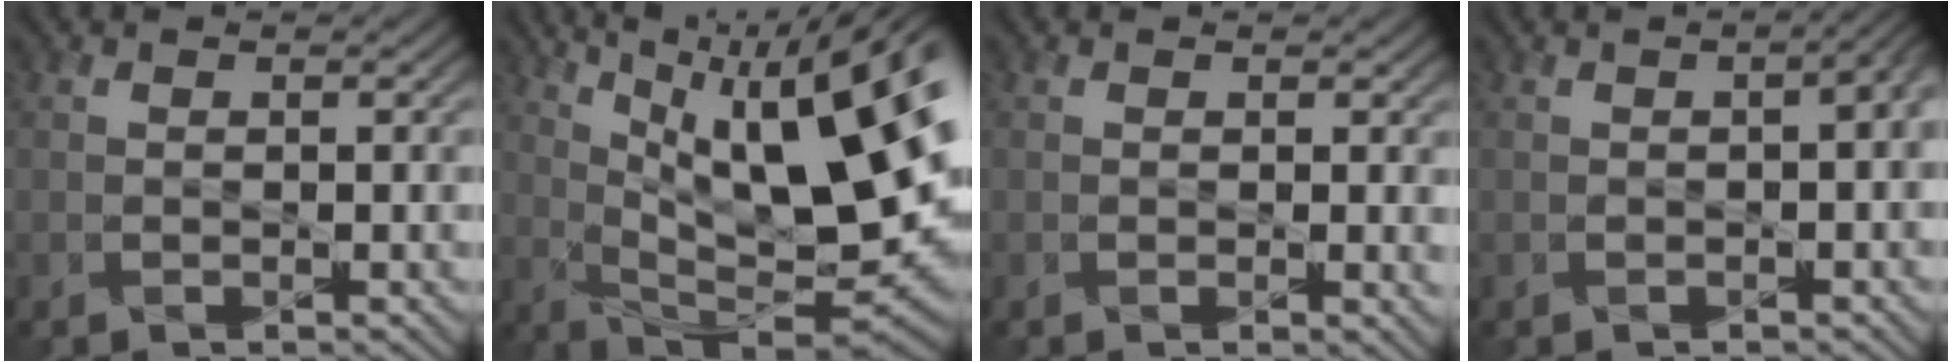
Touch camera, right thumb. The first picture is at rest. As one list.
[{"total": 17.9, "force": [6.3, 5.7, 15.8], "torque": [-0.257, 0.011, 0.110]}, {"total": 1.0, "force": [0.5, 0.2, 0.8], "torque": [-0.013, -0.008, 0.010]}, {"total": 4.2, "force": [0.1, 1.7, 3.8], "torque": [-0.041, 0.005, 0.001]}]